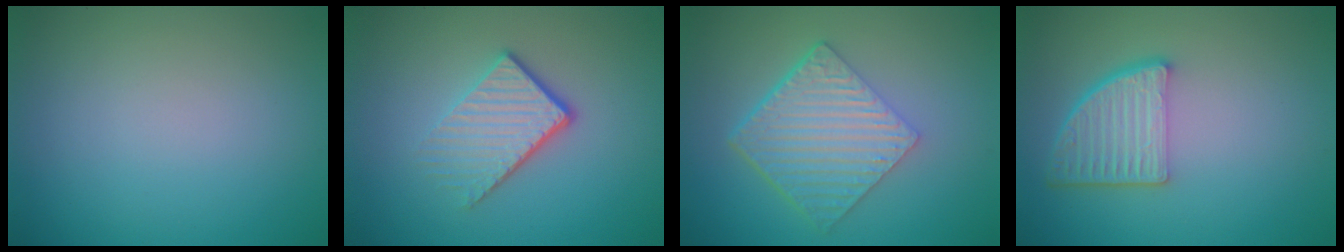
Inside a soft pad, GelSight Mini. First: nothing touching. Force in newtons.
{"total": 3.9, "press": 2.8, "slide": 2.8}
{"total": 6.4, "press": 4.3, "slide": 4.7}
{"total": 5.0, "press": 3.7, "slide": 3.4}